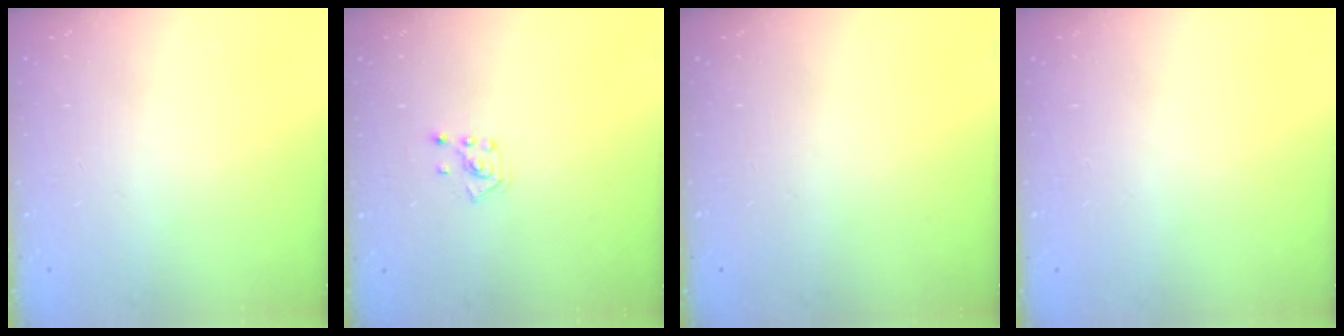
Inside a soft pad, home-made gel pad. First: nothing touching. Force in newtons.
{"total": 2.6, "press": 2.6, "slide": 0.5}
{"total": 0.0}
{"total": 0.0}